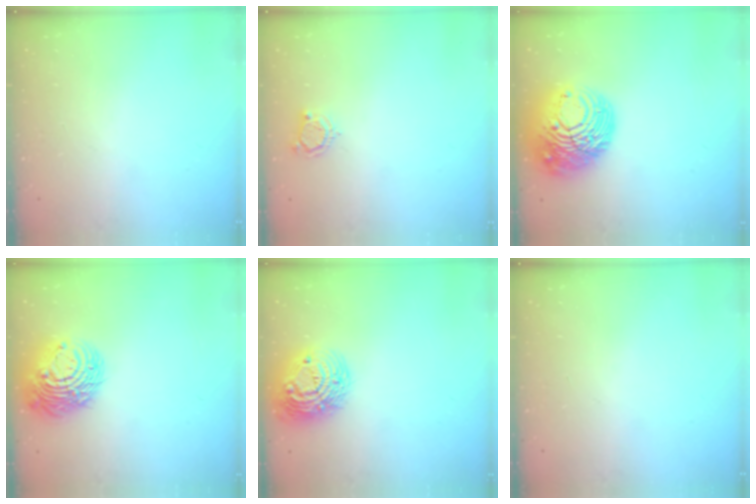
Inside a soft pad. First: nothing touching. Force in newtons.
{"total": 4.2, "press": 4.1, "slide": 0.6}
{"total": 15.5, "press": 15.4, "slide": 1.5}
{"total": 13.6, "press": 13.4, "slide": 1.9}
{"total": 15.6, "press": 15.6, "slide": 1.2}
{"total": 0.0}